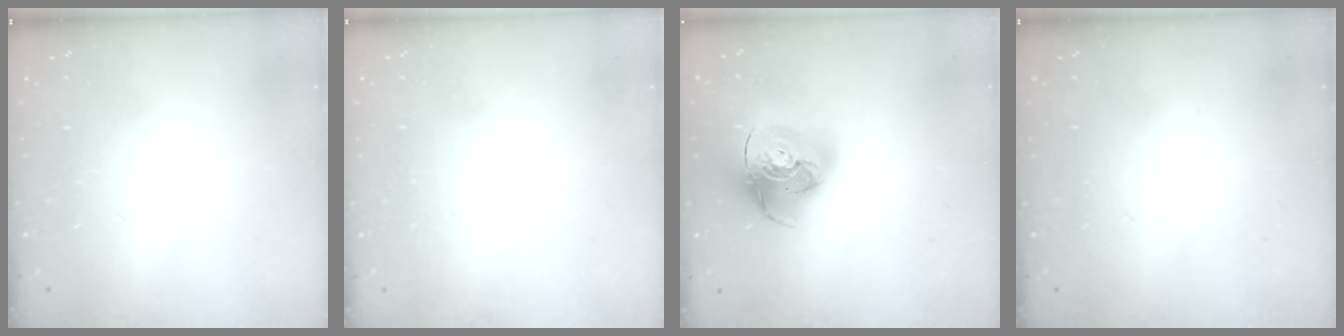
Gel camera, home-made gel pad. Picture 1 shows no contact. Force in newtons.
{"total": 0.7, "press": 0.7, "slide": 0.1}
{"total": 15.5, "press": 15.4, "slide": 1.8}
{"total": 0.0}